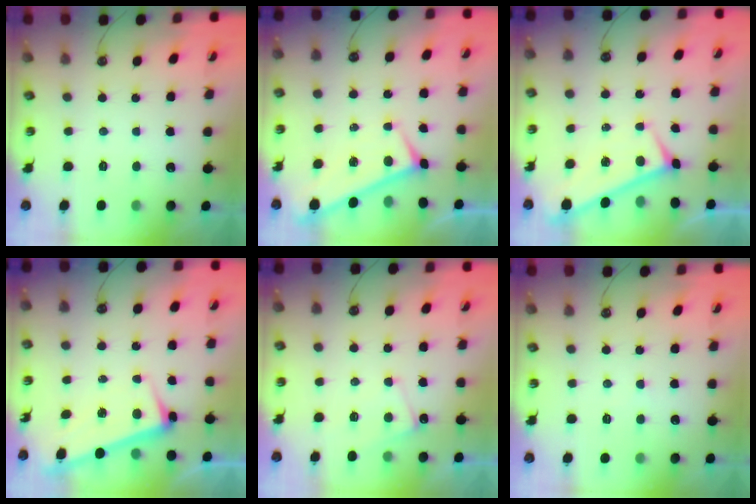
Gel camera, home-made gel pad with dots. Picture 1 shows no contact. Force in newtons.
{"total": 0.0}
{"total": 0.0}
{"total": 2.8, "press": 2.7, "slide": 0.7}
{"total": 3.8, "press": 3.8, "slide": 0.5}
{"total": 2.4, "press": 2.4, "slide": 0.2}